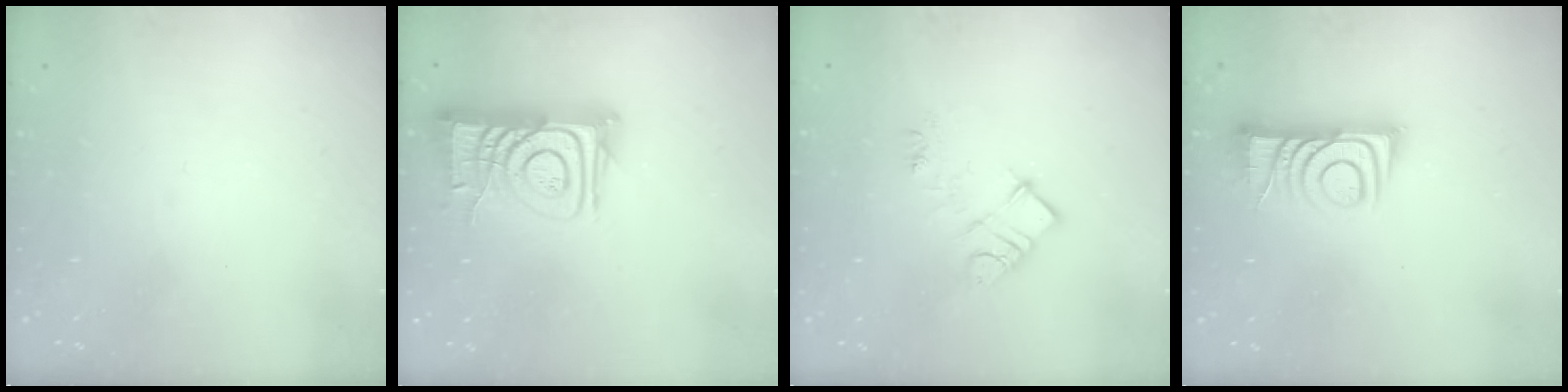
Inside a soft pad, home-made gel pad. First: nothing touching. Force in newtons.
{"total": 12.7, "press": 12.7, "slide": 1.2}
{"total": 9.3, "press": 9.3, "slide": 0.5}
{"total": 9.3, "press": 9.3, "slide": 0.6}